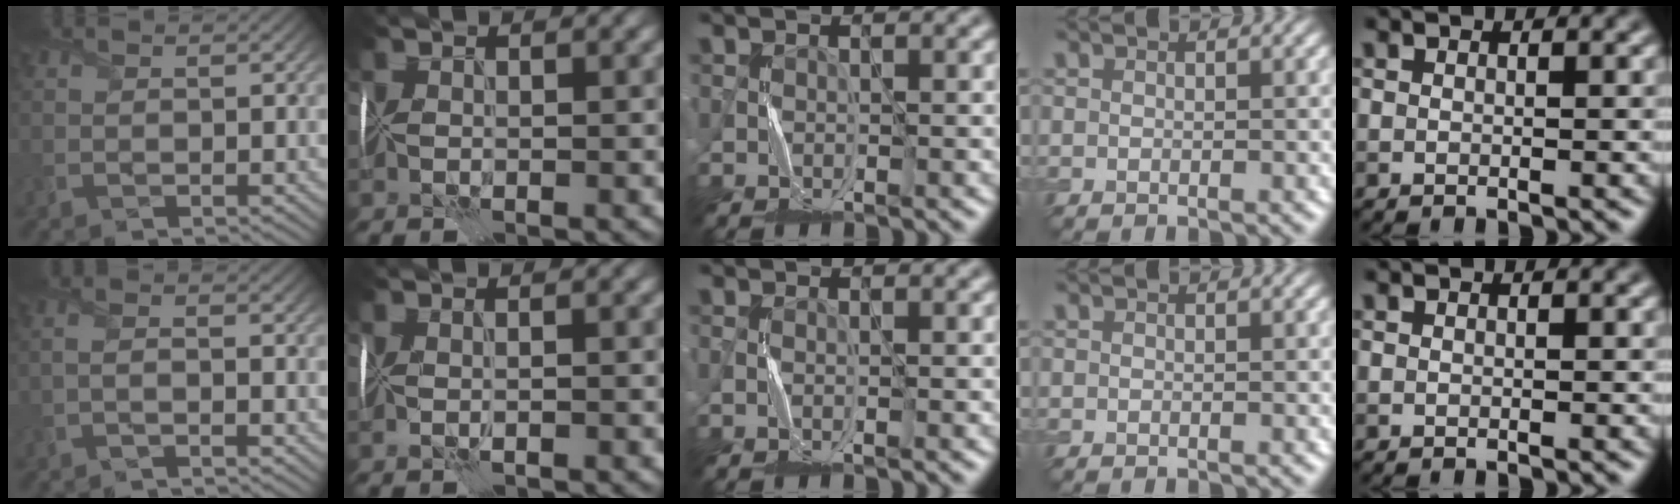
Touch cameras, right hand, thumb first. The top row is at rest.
{"thumb": {"total": 1.7, "force": [-1.4, -0.2, 0.9], "torque": [-0.019, 0.005, -0.034]}, "index": {"total": 1.0, "force": [-0.1, 0.2, 0.9], "torque": [-0.018, -0.002, -0.003]}, "middle": {"total": 0.6, "force": [-0.4, -0.3, -0.2], "torque": [0.004, 0.002, -0.010]}}